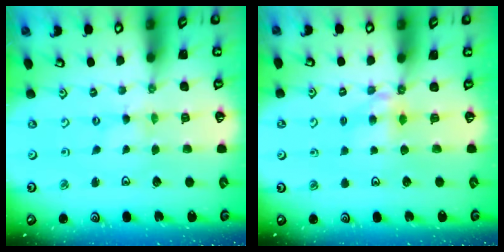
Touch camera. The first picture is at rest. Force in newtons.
{"total": 5.4, "press": 5.4, "slide": 0.1}